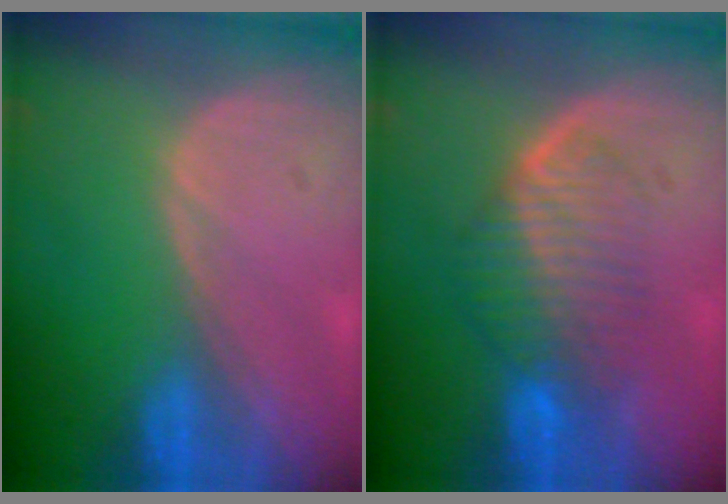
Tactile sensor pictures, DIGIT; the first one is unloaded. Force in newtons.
{"total": 6.7, "press": 6.5, "slide": 1.8}